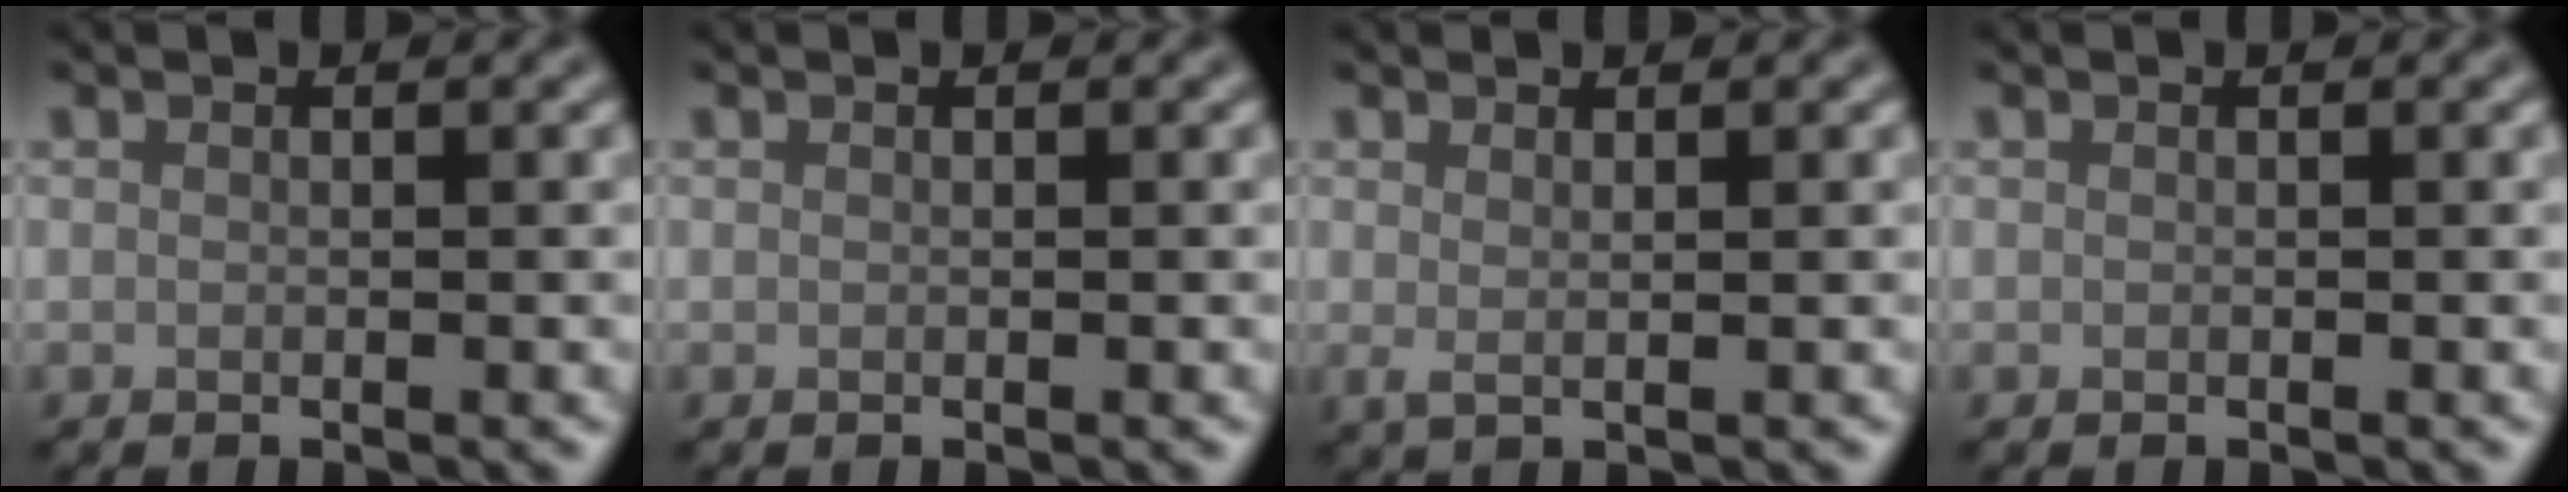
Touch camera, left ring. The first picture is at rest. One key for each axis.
{"total": 0.0}
{"total": 1.2, "fx": 0.6, "fy": 0.4, "fz": 1.0, "tx": -0.016, "ty": -0.003, "tz": 0.009}
{"total": 0.0}